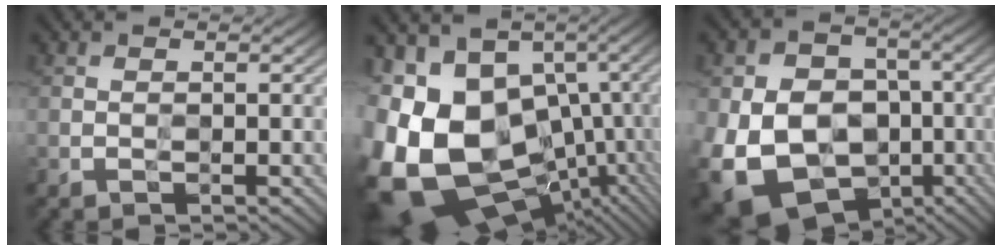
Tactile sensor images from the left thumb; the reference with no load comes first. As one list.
[{"total": 20.8, "force": [-2.3, 15.5, 13.7], "torque": [-0.294, -0.037, -0.008]}, {"total": 19.0, "force": [-5.8, 15.4, 9.5], "torque": [-0.214, -0.039, -0.096]}]